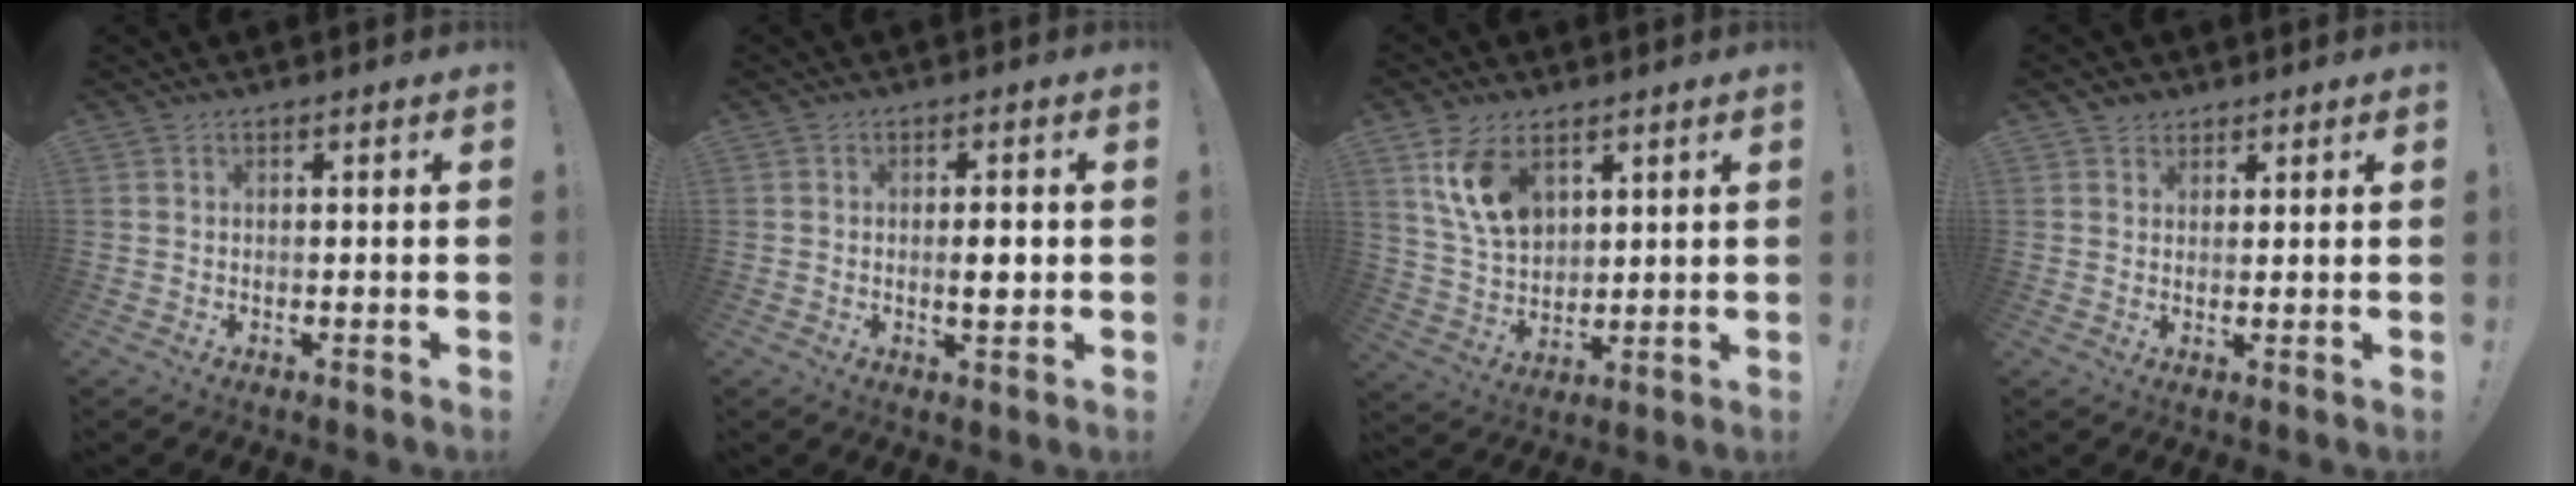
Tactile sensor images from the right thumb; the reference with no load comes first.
{"total": 3.7, "force": [-0.3, 1.1, 3.5], "torque": [-0.045, -0.002, -0.011]}
{"total": 12.4, "force": [6.3, 7.6, 7.6], "torque": [-0.149, -0.019, 0.121]}
{"total": 2.9, "force": [2.0, 2.0, 0.2], "torque": [-0.001, -0.007, 0.037]}